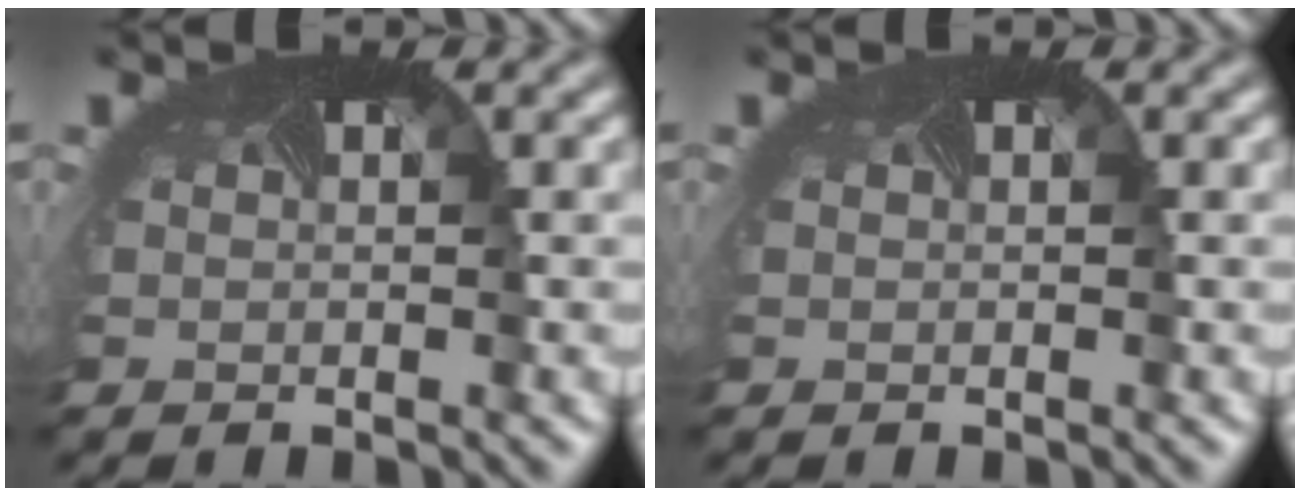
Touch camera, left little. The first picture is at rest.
{"total": 0.0}